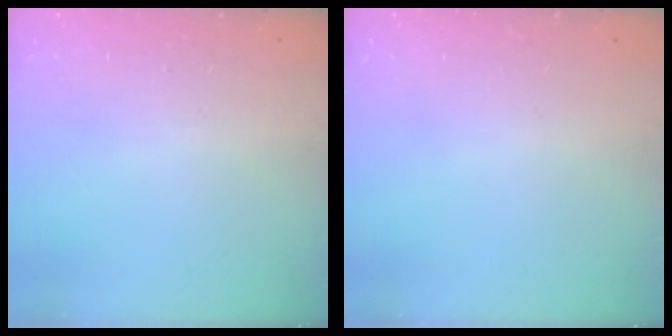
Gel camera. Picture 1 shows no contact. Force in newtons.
{"total": 0.0}